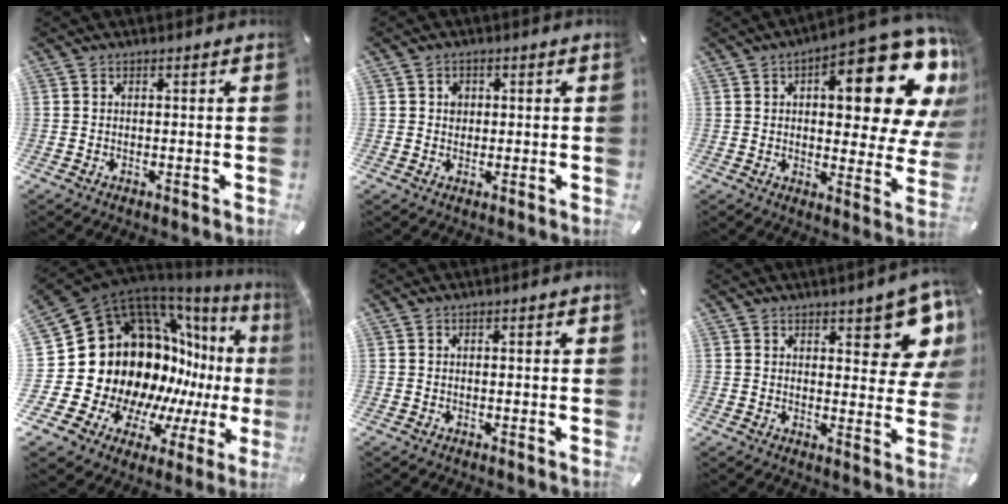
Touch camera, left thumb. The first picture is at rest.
{"total": 2.3, "force": [0.3, 2.1, 0.9], "torque": [-0.004, 0.000, -0.002]}
{"total": 20.2, "force": [9.6, 7.9, 15.9], "torque": [-0.193, -0.080, 0.145]}
{"total": 24.9, "force": [1.7, 19.9, 15.0], "torque": [-0.237, -0.103, 0.099]}
{"total": 0.9, "force": [-0.1, 0.3, 0.8], "torque": [-0.015, 0.001, -0.002]}
{"total": 10.7, "force": [6.8, 4.3, 7.0], "torque": [-0.066, -0.053, 0.114]}